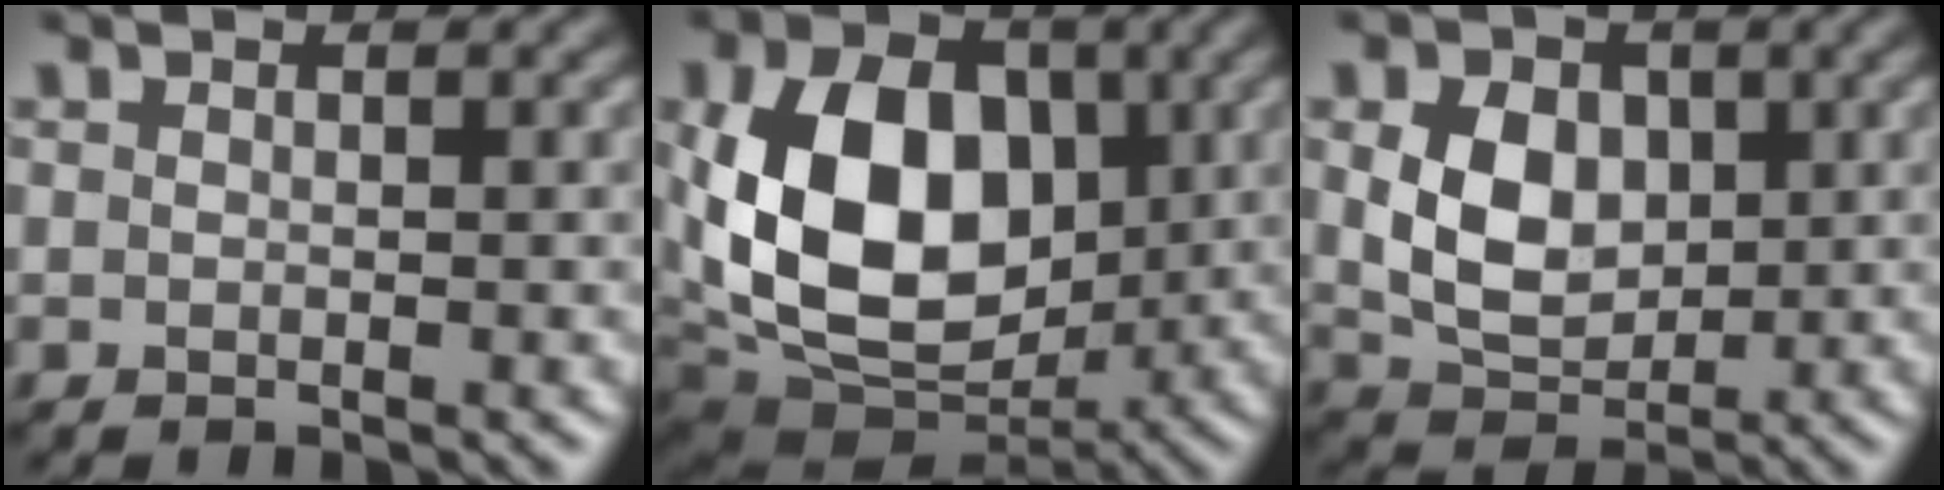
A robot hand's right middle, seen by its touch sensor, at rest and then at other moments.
{"total": 13.2, "force": [1.0, 9.1, 9.6], "torque": [-0.180, -0.001, 0.014]}
{"total": 5.6, "force": [0.9, 4.1, 3.7], "torque": [-0.078, -0.005, 0.018]}